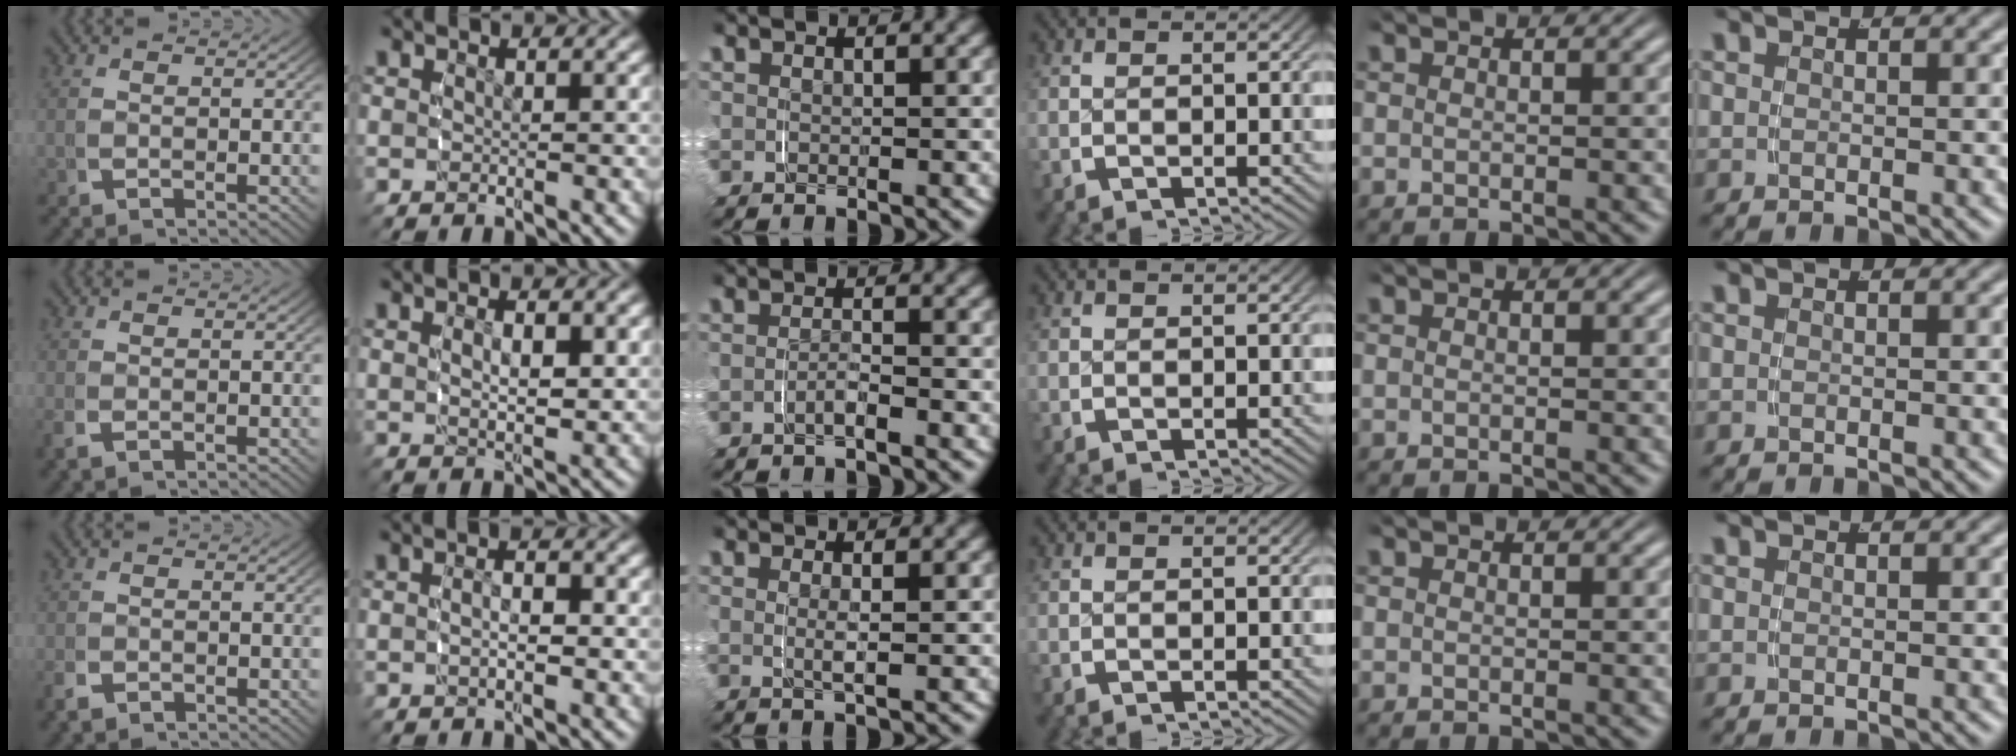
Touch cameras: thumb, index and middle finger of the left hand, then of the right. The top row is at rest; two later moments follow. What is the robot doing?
{"motion": "grasp_and_lifting", "object": "toothpaste"}